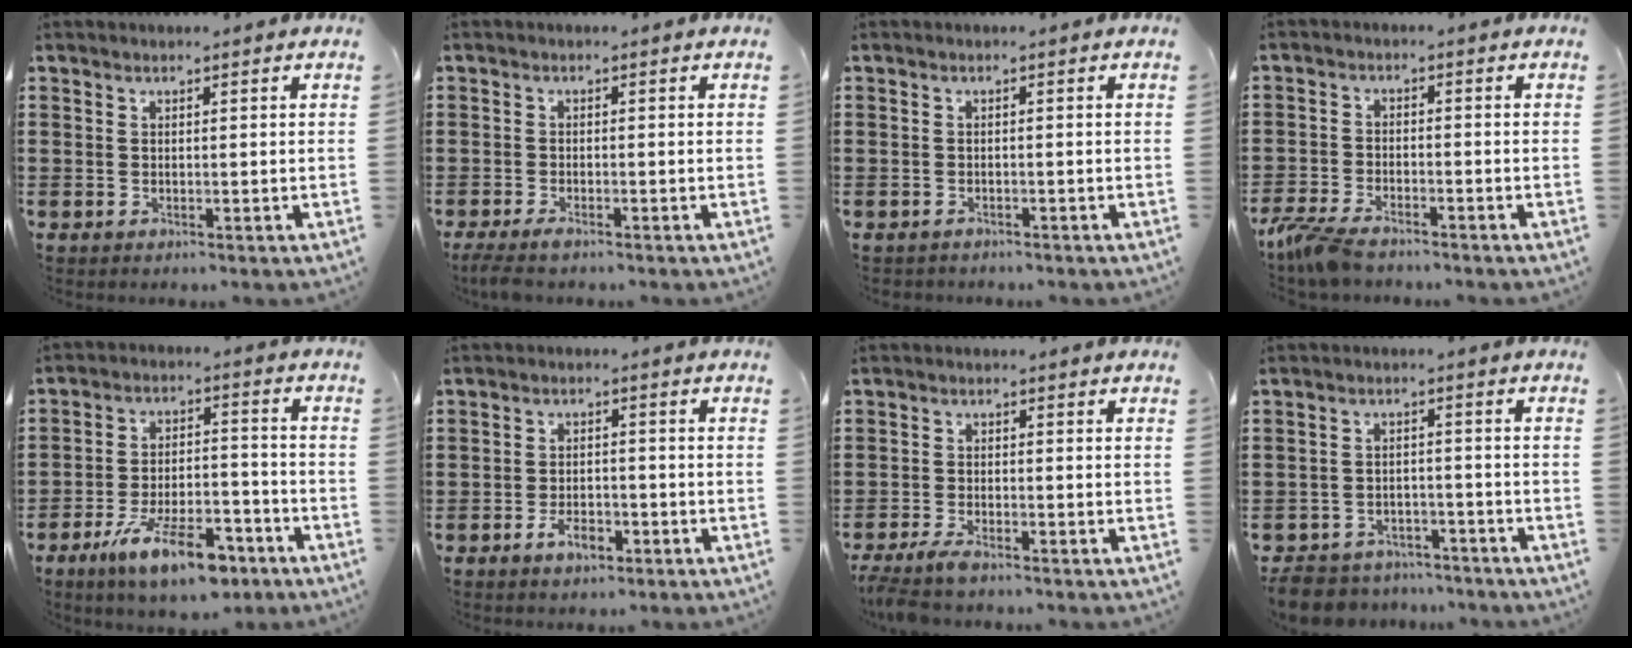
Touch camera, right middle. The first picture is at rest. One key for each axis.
{"total": 1.6, "fx": -1.2, "fy": 0.3, "fz": 1.0, "tx": -0.026, "ty": -0.003, "tz": -0.025}
{"total": 0.9, "fx": -0.9, "fy": 0.1, "fz": 0.0, "tx": -0.005, "ty": -0.002, "tz": -0.018}
{"total": 4.7, "fx": -4.0, "fy": 1.0, "fz": 2.2, "tx": -0.073, "ty": -0.010, "tz": -0.087}
{"total": 11.3, "fx": -8.0, "fy": 3.2, "fz": 7.4, "tx": -0.138, "ty": 0.020, "tz": -0.148}
{"total": 3.6, "fx": -2.3, "fy": 1.7, "fz": 2.2, "tx": -0.040, "ty": 0.001, "tz": -0.042}
{"total": 2.9, "fx": -2.5, "fy": 0.3, "fz": 1.5, "tx": -0.047, "ty": -0.006, "tz": -0.056}
{"total": 5.0, "fx": -4.9, "fy": 1.1, "fz": 0.4, "tx": -0.021, "ty": 0.006, "tz": -0.102}